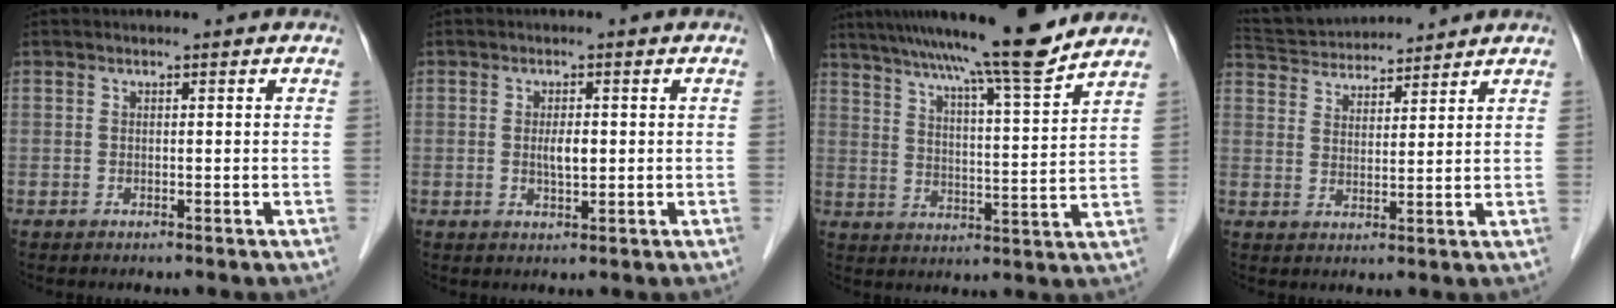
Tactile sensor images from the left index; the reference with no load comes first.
{"total": 2.6, "force": [0.1, 0.8, 2.4], "torque": [-0.046, -0.001, 0.004]}
{"total": 16.0, "force": [13.7, -0.7, 8.3], "torque": [-0.134, 0.002, 0.200]}
{"total": 11.0, "force": [10.5, 1.9, 2.7], "torque": [-0.056, 0.034, 0.177]}